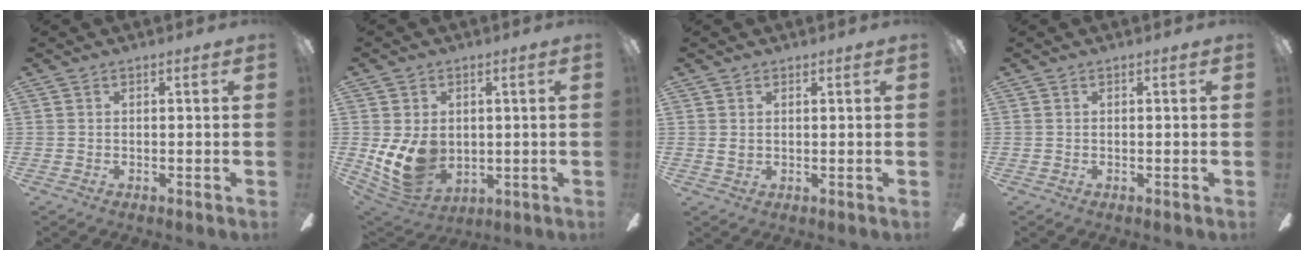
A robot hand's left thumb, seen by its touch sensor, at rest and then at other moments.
{"total": 12.3, "force": [-0.5, 9.5, 7.9], "torque": [-0.161, -0.012, -0.006]}
{"total": 1.5, "force": [0.6, 1.2, 0.8], "torque": [-0.017, 0.003, 0.011]}
{"total": 0.0}